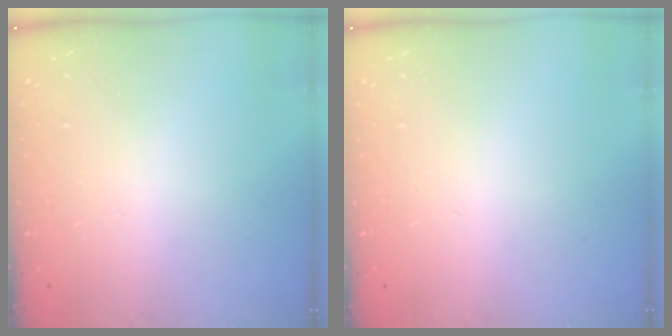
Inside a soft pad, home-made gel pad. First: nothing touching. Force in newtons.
{"total": 0.0}